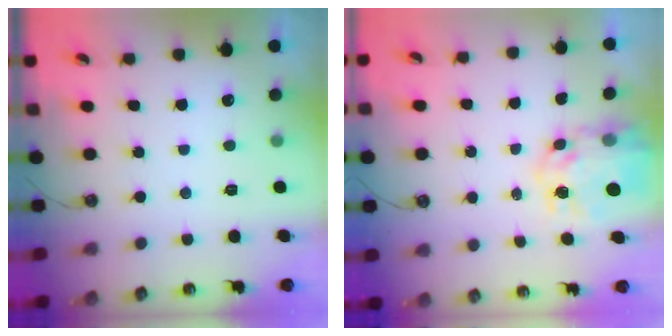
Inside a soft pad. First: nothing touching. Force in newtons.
{"total": 10.1, "press": 10.0, "slide": 0.9}